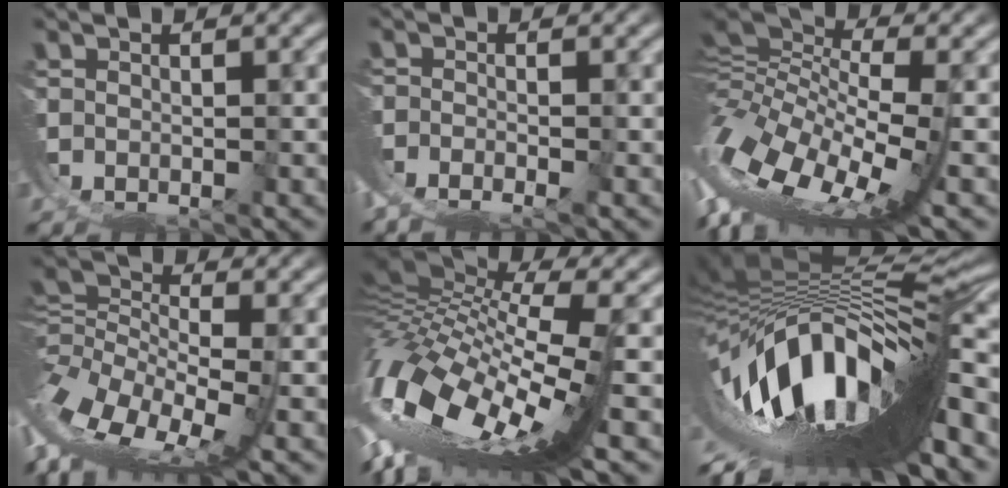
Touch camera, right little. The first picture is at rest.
{"total": 6.3, "force": [-3.6, 4.1, 3.1], "torque": [-0.064, -0.025, -0.050]}
{"total": 14.5, "force": [0.0, 9.0, 11.4], "torque": [-0.231, -0.038, 0.020]}
{"total": 12.0, "force": [-0.5, 7.6, 9.2], "torque": [-0.186, -0.034, 0.008]}
{"total": 18.9, "force": [-0.7, 11.0, 15.3], "torque": [-0.304, -0.037, 0.010]}
{"total": 26.9, "force": [-3.5, 14.2, 22.6], "torque": [-0.378, -0.018, -0.036]}